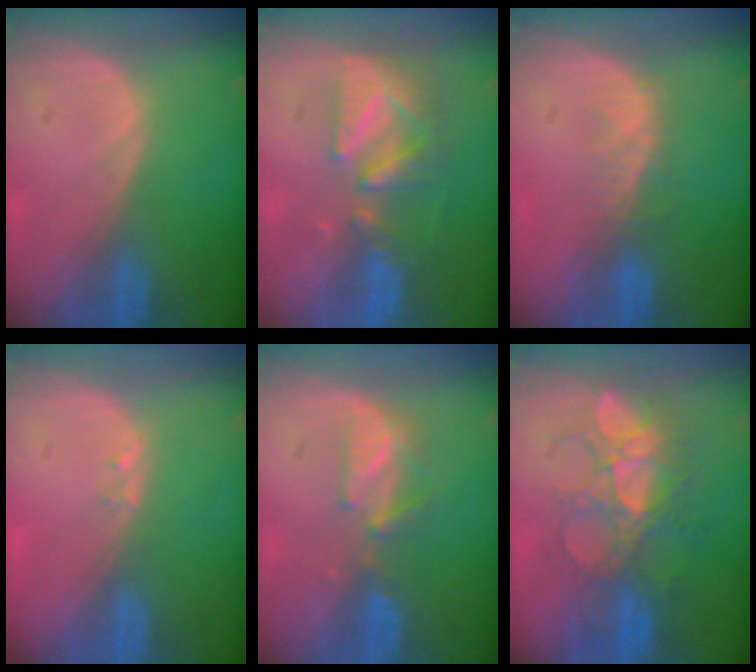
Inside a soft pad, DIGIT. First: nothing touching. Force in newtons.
{"total": 8.7, "press": 7.7, "slide": 3.9}
{"total": 3.1, "press": 2.7, "slide": 1.5}
{"total": 0.6, "press": 0.6, "slide": 0.2}
{"total": 3.7, "press": 3.6, "slide": 0.8}
{"total": 8.8, "press": 8.7, "slide": 1.5}